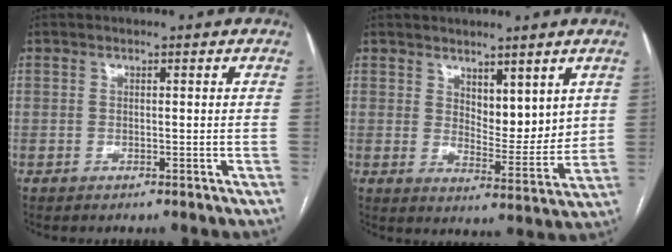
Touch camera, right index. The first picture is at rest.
{"total": 6.9, "force": [3.7, 3.0, 5.0], "torque": [-0.070, -0.015, 0.068]}